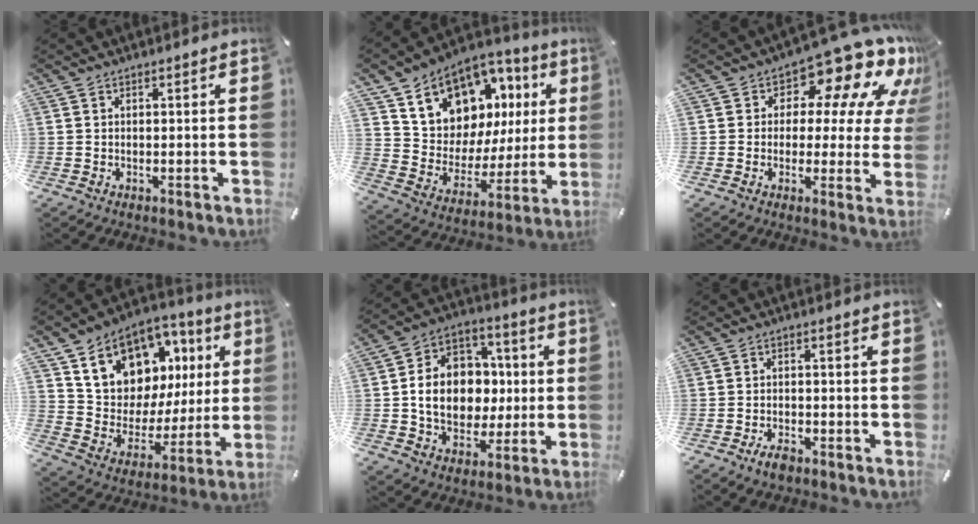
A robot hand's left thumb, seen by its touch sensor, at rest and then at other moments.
{"total": 12.4, "force": [8.6, 8.6, 2.6], "torque": [-0.059, -0.086, 0.161]}
{"total": 13.9, "force": [9.4, 6.8, 7.6], "torque": [-0.111, -0.077, 0.156]}
{"total": 14.6, "force": [8.7, 10.8, 4.7], "torque": [-0.088, -0.070, 0.165]}
{"total": 14.5, "force": [-0.7, 12.2, 7.9], "torque": [-0.160, 0.014, -0.002]}
{"total": 3.3, "force": [-2.4, 1.5, 1.6], "torque": [-0.033, 0.011, -0.046]}